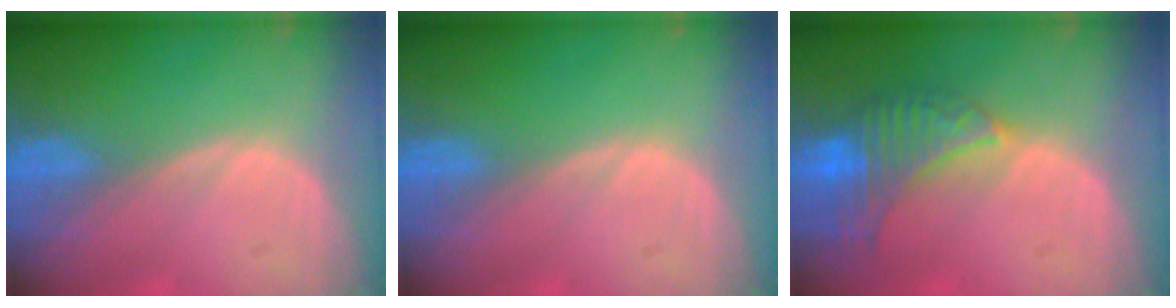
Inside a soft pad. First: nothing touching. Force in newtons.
{"total": 0.0}
{"total": 8.0, "press": 7.4, "slide": 3.0}